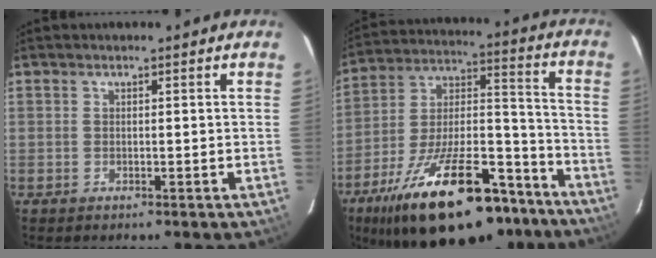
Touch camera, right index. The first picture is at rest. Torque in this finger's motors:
{"motor_torque": [1.69, -0.44, 1.05, 0.21]}